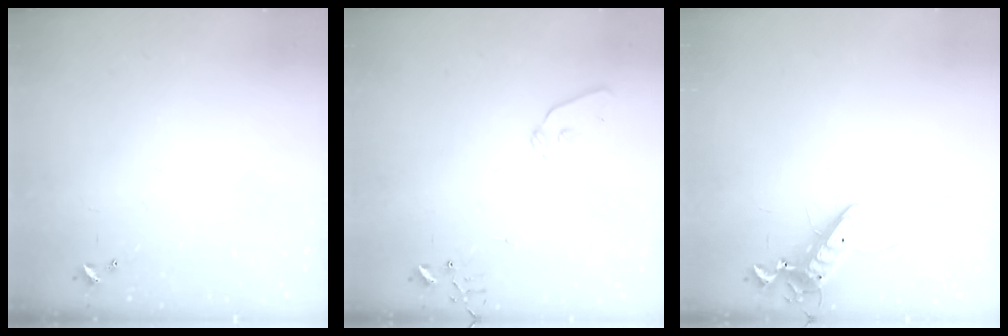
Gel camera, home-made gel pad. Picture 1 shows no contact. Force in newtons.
{"total": 8.7, "press": 8.7, "slide": 0.9}
{"total": 11.2, "press": 11.1, "slide": 1.4}